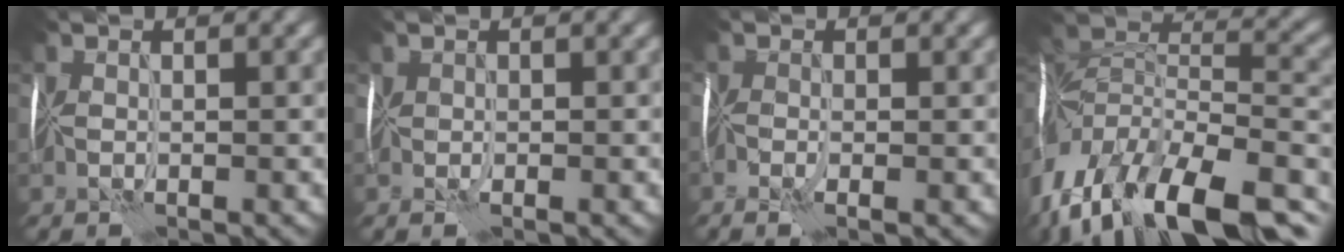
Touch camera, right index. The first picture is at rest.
{"total": 0.6, "force": [-0.2, 0.2, 0.5], "torque": [-0.006, -0.002, -0.005]}
{"total": 2.5, "force": [-1.3, 1.0, 1.9], "torque": [-0.032, -0.002, -0.018]}
{"total": 15.8, "force": [-8.9, 7.2, 10.9], "torque": [-0.219, 0.003, -0.145]}